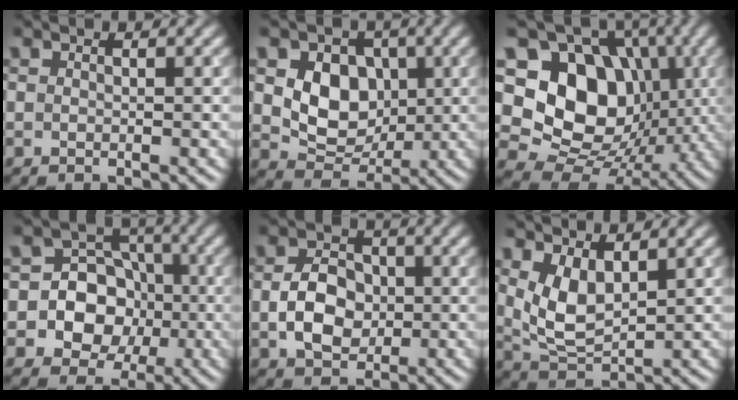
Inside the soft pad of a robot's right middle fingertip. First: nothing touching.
{"total": 6.1, "force": [0.8, 4.8, 3.8], "torque": [-0.065, -0.004, 0.011]}
{"total": 13.3, "force": [1.6, 10.5, 8.0], "torque": [-0.124, 0.004, 0.010]}
{"total": 8.9, "force": [-1.5, 8.1, 3.2], "torque": [-0.054, 0.024, -0.051]}
{"total": 4.7, "force": [-0.6, 3.6, 3.0], "torque": [-0.054, 0.002, -0.012]}
{"total": 4.4, "force": [1.5, 2.3, 3.4], "torque": [-0.081, -0.006, 0.036]}